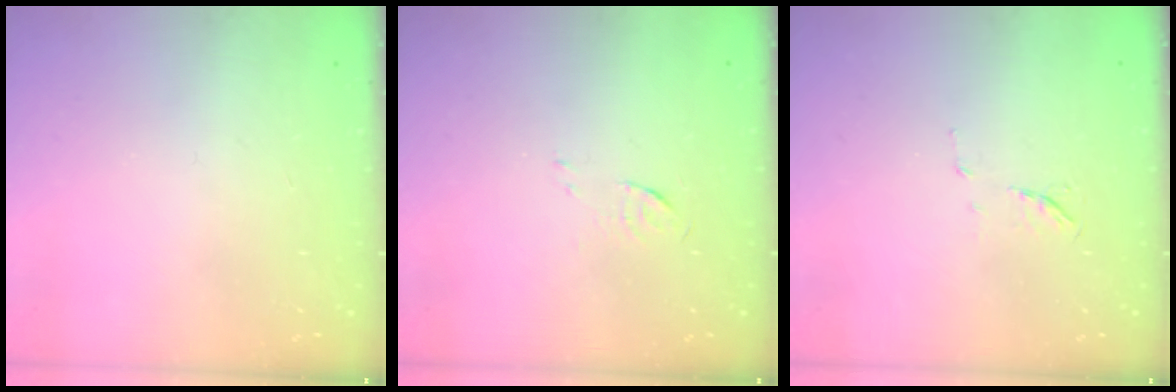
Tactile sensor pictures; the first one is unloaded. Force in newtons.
{"total": 3.9, "press": 3.7, "slide": 1.2}
{"total": 4.9, "press": 4.8, "slide": 1.3}